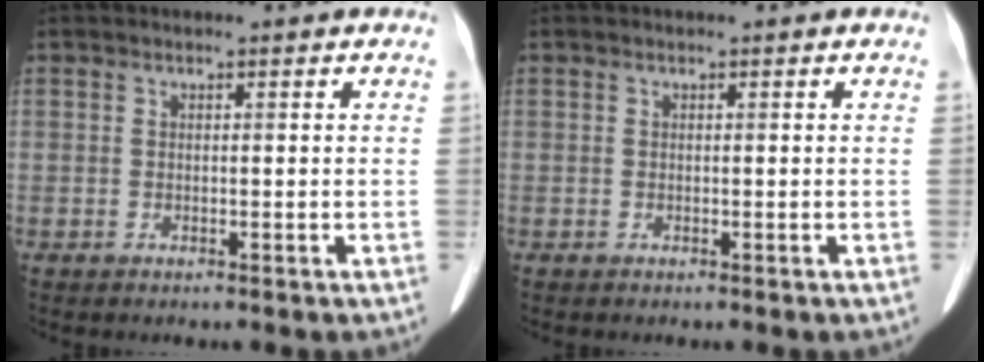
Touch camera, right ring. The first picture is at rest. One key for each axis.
{"total": 0.0}